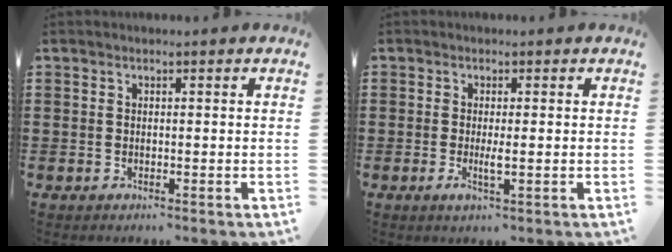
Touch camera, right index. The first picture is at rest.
{"total": 2.3, "force": [-0.4, 0.1, 2.3], "torque": [-0.040, -0.006, -0.008]}